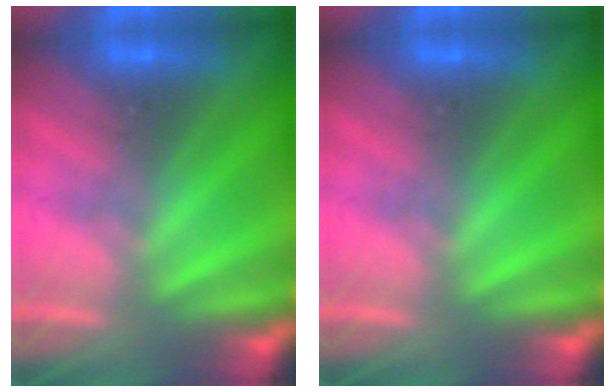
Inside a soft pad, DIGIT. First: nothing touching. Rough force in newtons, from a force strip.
{"total": 0.0}